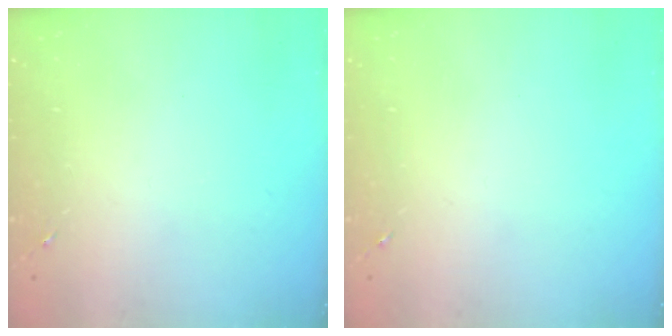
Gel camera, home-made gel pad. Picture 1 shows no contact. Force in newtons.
{"total": 0.0}